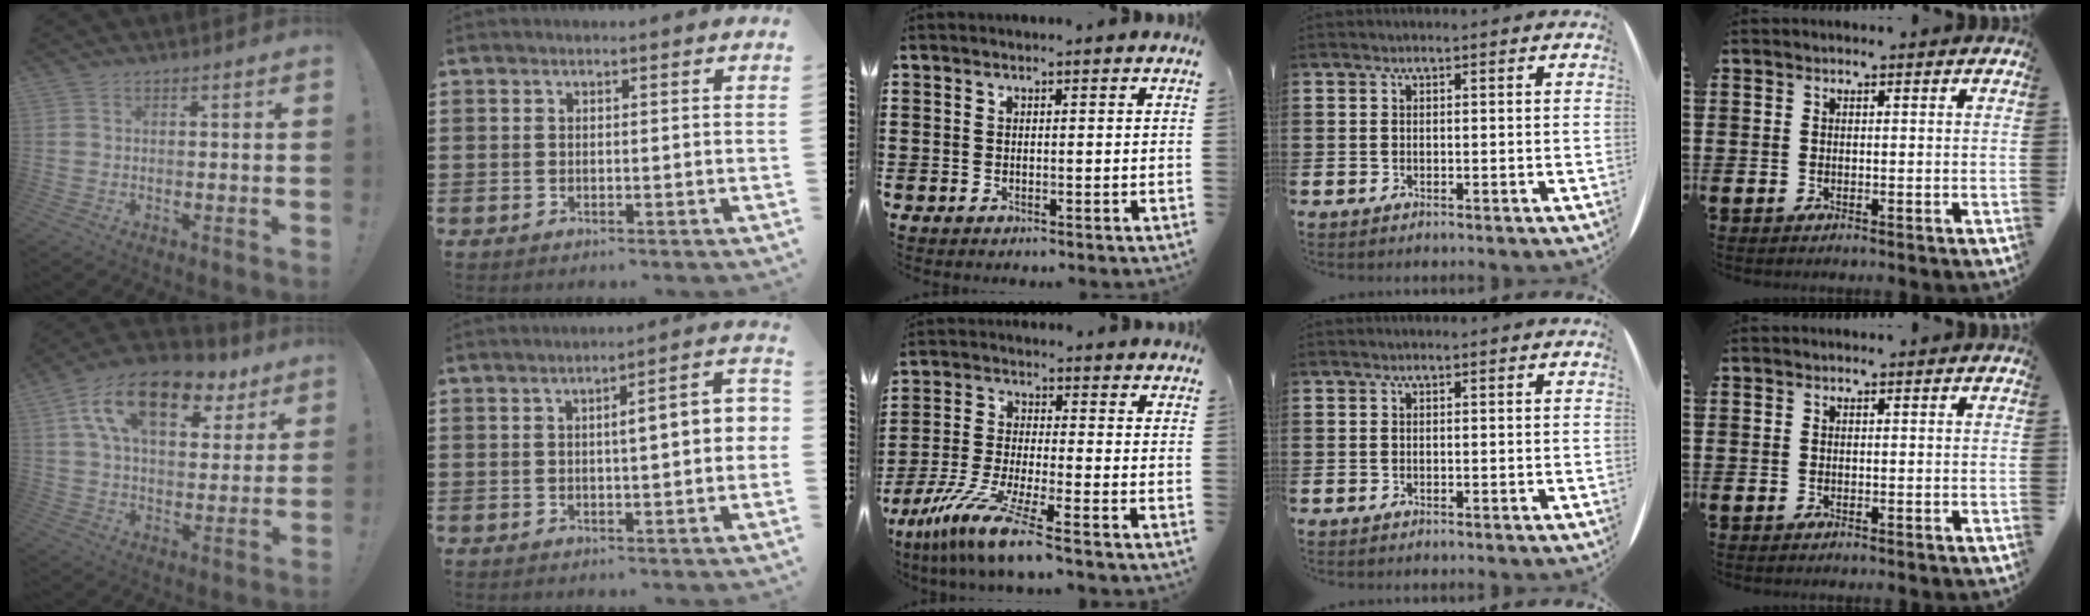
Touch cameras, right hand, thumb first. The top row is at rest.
{"thumb": {"total": 19.2, "force": [10.1, 9.9, 13.0], "torque": [-0.218, -0.041, 0.176]}, "index": {"total": 4.3, "force": [0.0, 0.5, 4.3], "torque": [-0.069, -0.001, -0.006]}, "middle": {"total": 9.2, "force": [-7.2, 0.2, 5.8], "torque": [-0.129, -0.012, -0.143]}}